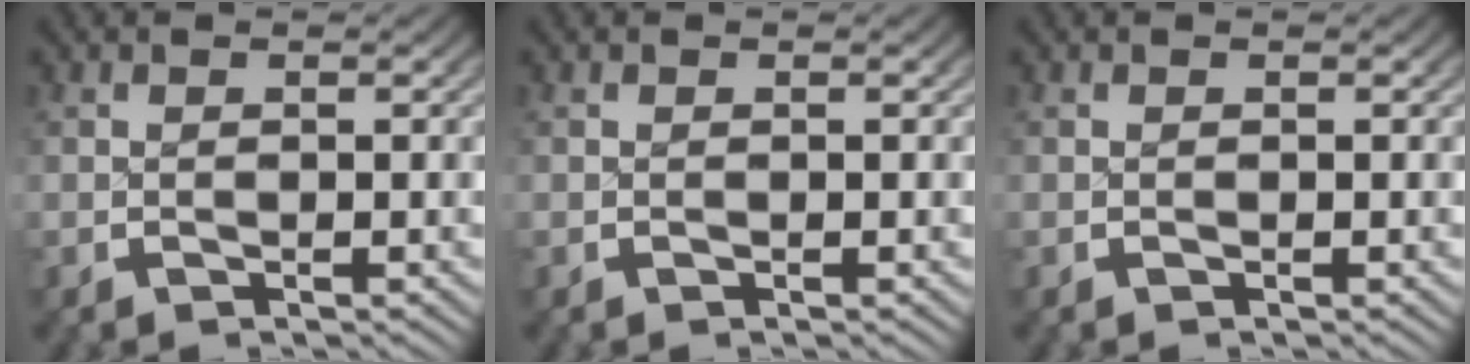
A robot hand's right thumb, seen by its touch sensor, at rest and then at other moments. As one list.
[{"total": 0.0}, {"total": 0.0}]